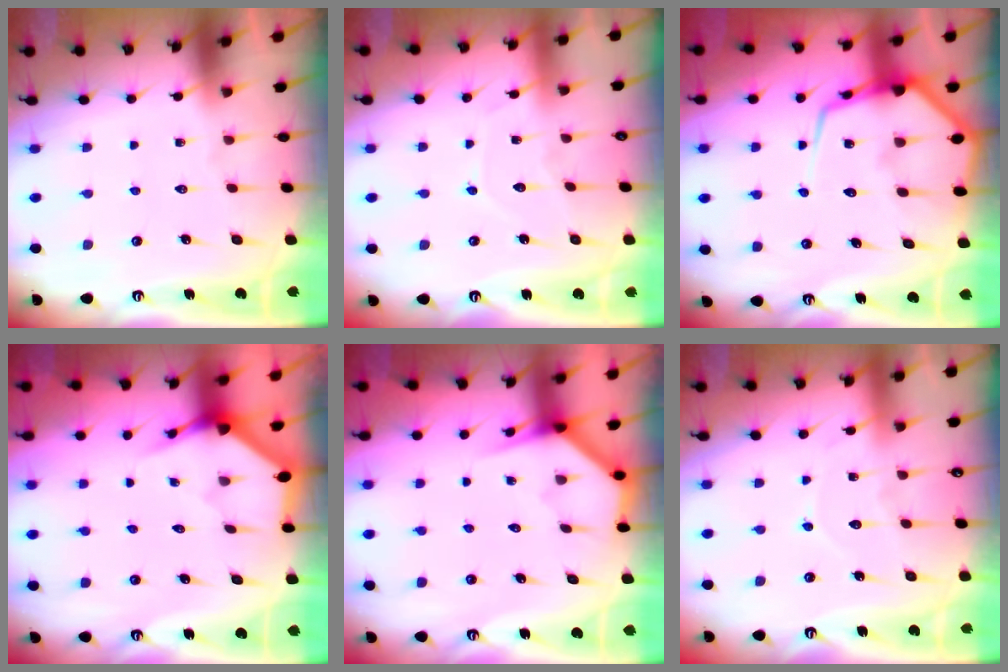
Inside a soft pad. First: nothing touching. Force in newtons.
{"total": 6.5, "press": 6.4, "slide": 0.6}
{"total": 12.7, "press": 12.7, "slide": 1.3}
{"total": 3.4, "press": 3.4, "slide": 0.2}
{"total": 3.9, "press": 3.9, "slide": 0.2}
{"total": 6.3, "press": 6.3, "slide": 0.7}